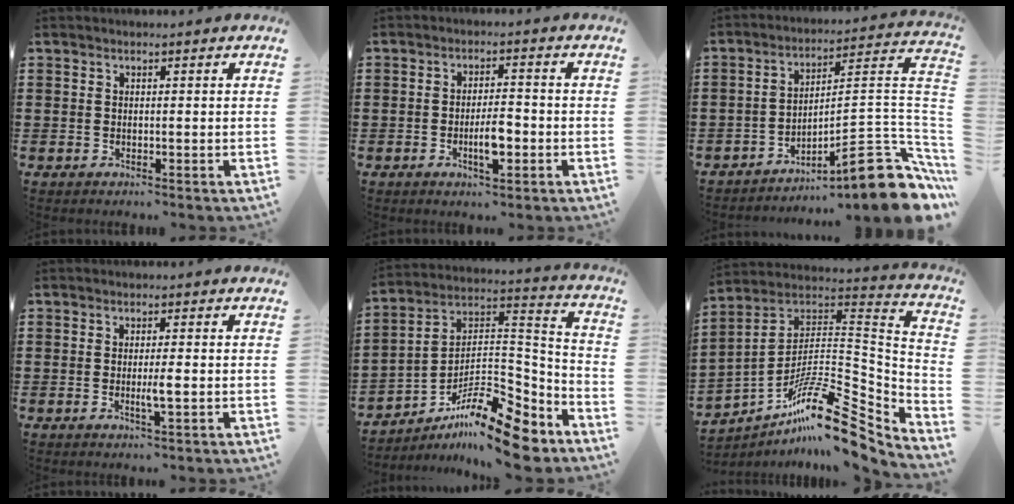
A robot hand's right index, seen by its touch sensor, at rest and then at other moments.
{"total": 5.0, "force": [-1.5, 1.6, 4.5], "torque": [-0.090, 0.002, -0.031]}
{"total": 11.5, "force": [-7.2, 1.8, 8.8], "torque": [-0.115, 0.001, -0.132]}
{"total": 2.6, "force": [-0.5, 0.2, 2.5], "torque": [-0.043, -0.004, -0.009]}
{"total": 15.9, "force": [-10.8, 4.6, 10.6], "torque": [-0.166, 0.036, -0.196]}
{"total": 15.7, "force": [-10.8, 4.2, 10.6], "torque": [-0.163, 0.016, -0.197]}